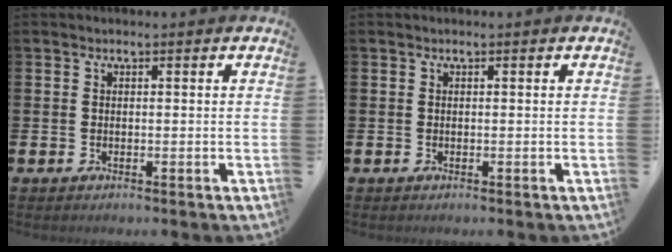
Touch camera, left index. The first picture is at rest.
{"total": 0.0}